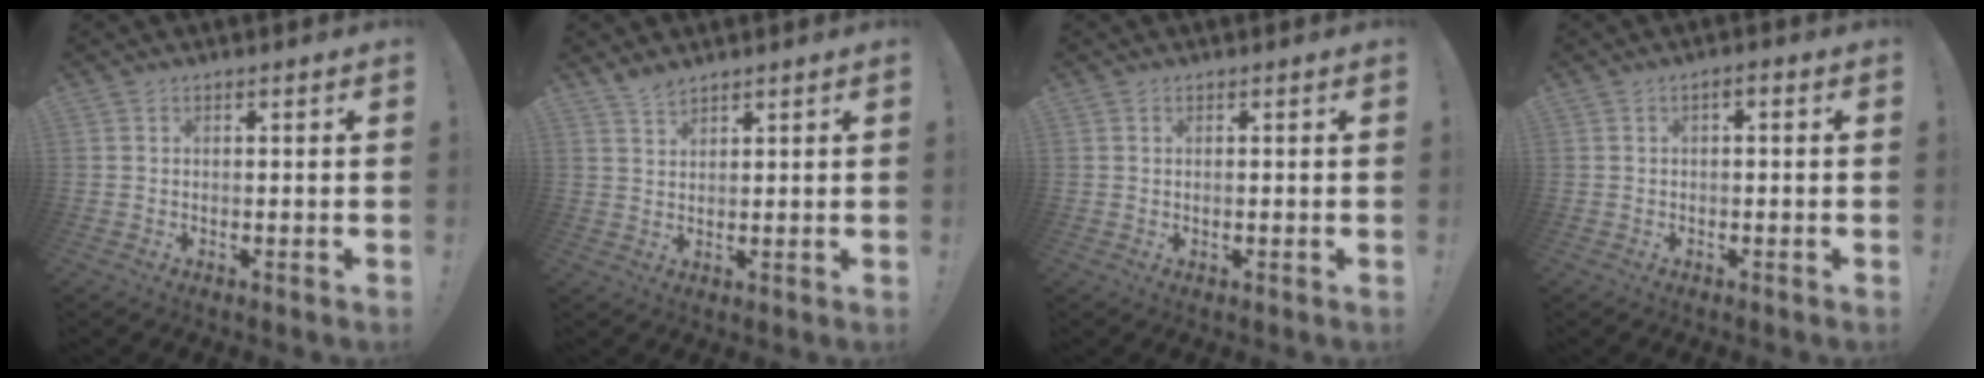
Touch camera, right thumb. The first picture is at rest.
{"total": 3.3, "force": [3.0, 1.0, 1.1], "torque": [-0.016, -0.020, 0.056]}
{"total": 0.0}
{"total": 1.6, "force": [-0.9, 0.4, 1.2], "torque": [-0.024, 0.007, -0.017]}